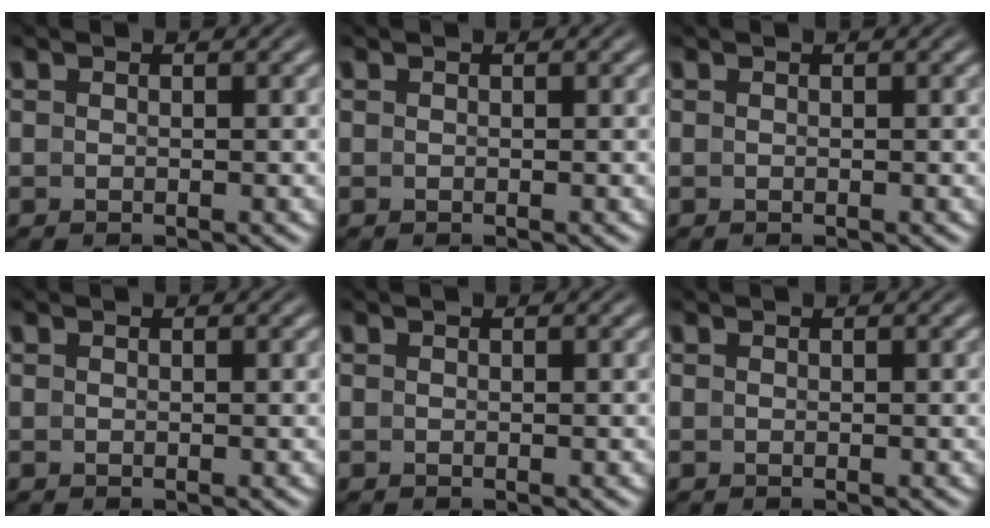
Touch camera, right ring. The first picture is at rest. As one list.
[{"total": 0.0}, {"total": 0.0}, {"total": 0.0}, {"total": 0.0}, {"total": 0.0}]